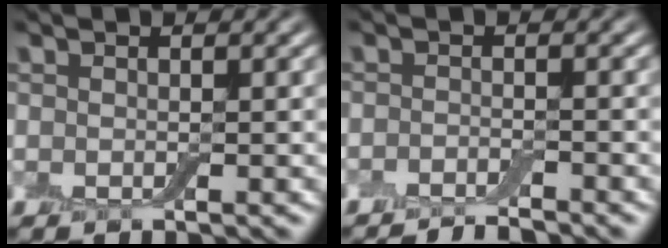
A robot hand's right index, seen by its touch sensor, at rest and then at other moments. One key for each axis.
{"total": 3.3, "fx": -3.0, "fy": 0.4, "fz": 1.3, "tx": -0.015, "ty": 0.001, "tz": -0.050}